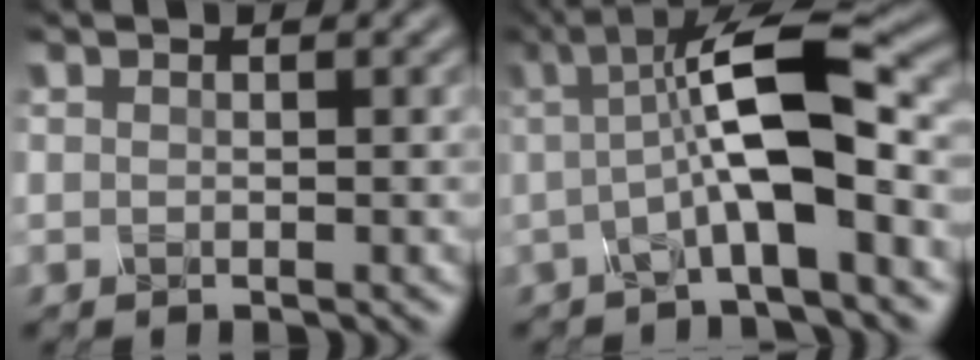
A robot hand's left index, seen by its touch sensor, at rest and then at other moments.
{"total": 8.0, "force": [-0.1, 1.8, 7.8], "torque": [-0.128, 0.015, -0.013]}